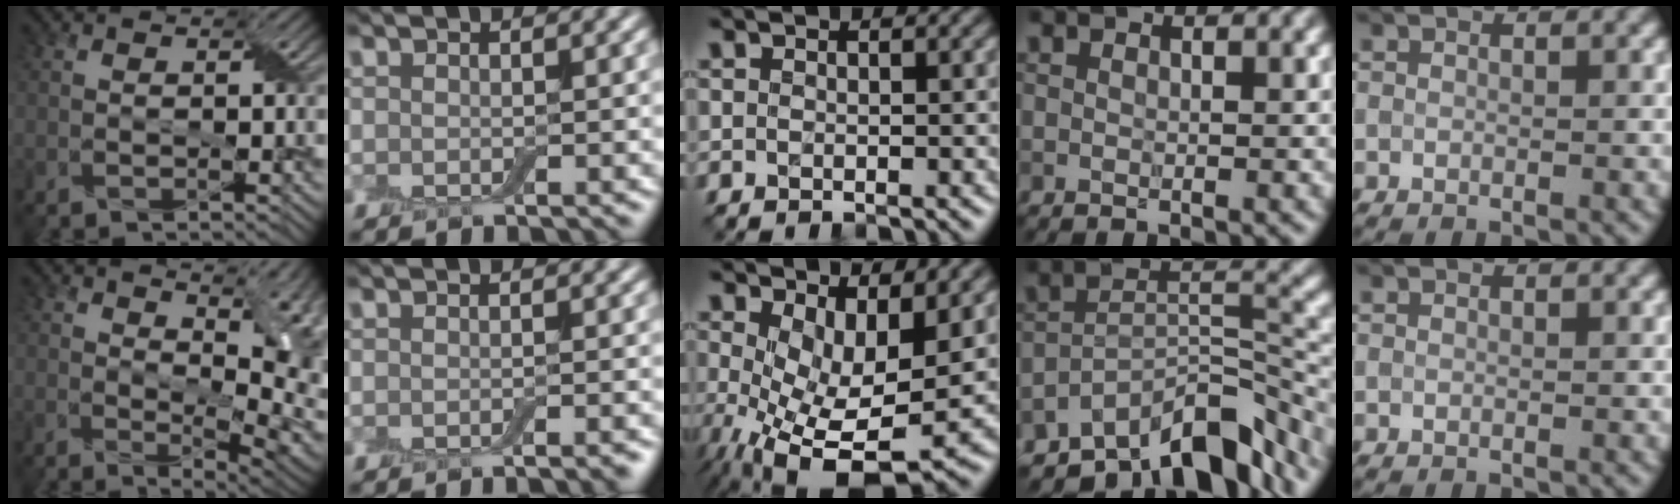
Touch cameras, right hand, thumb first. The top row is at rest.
{"thumb": {"total": 9.0, "force": [2.6, 4.1, 7.6], "torque": [-0.098, -0.010, 0.051]}, "index": {"total": 1.3, "force": [-0.8, 0.2, 1.0], "torque": [-0.006, 0.000, -0.012]}, "middle": {"total": 10.3, "force": [-1.2, 4.7, 9.1], "torque": [-0.171, -0.031, -0.003]}, "ring": {"total": 10.5, "force": [-7.5, 3.8, 6.2], "torque": [-0.094, 0.005, -0.132]}}